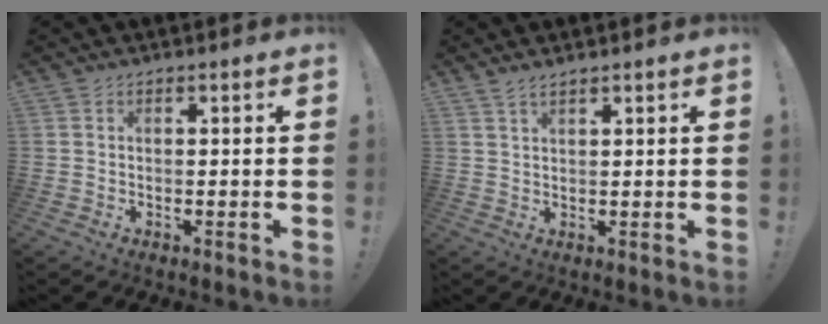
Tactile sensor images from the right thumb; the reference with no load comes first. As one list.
[{"total": 2.3, "force": [2.0, 0.2, 1.1], "torque": [-0.016, -0.013, 0.036]}]